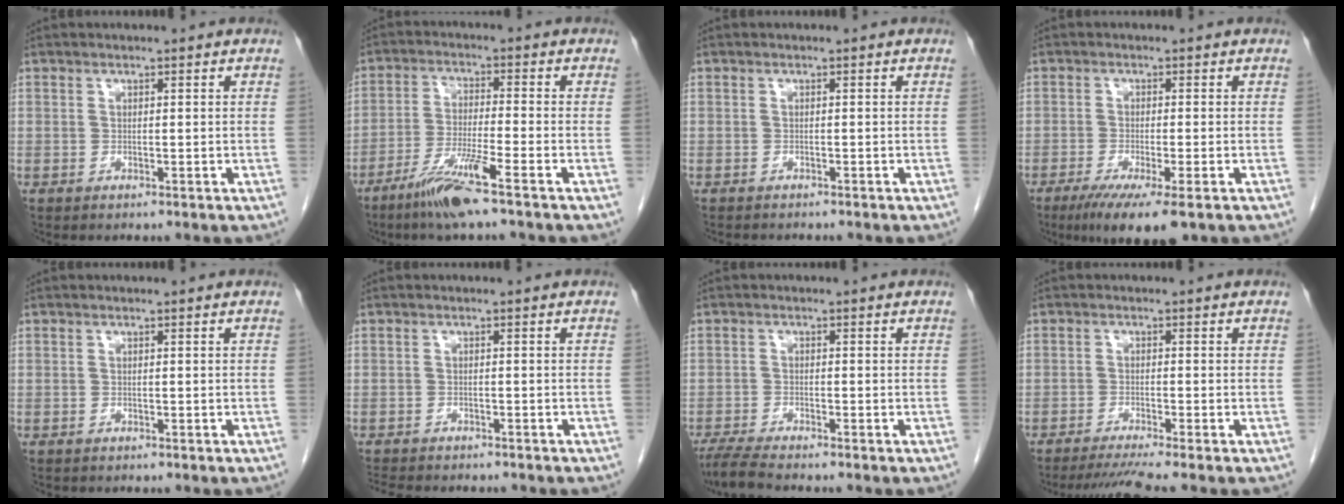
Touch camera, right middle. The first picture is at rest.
{"total": 7.9, "force": [-5.3, -0.5, 5.8], "torque": [-0.117, -0.022, -0.105]}
{"total": 2.6, "force": [-2.4, 0.5, 0.9], "torque": [-0.014, -0.005, -0.031]}
{"total": 7.9, "force": [-4.9, 0.7, 6.2], "torque": [-0.096, -0.021, -0.076]}
{"total": 0.0}
{"total": 7.6, "force": [-6.7, 1.9, 3.0], "torque": [-0.046, -0.004, -0.095]}
{"total": 4.2, "force": [-3.7, -0.4, 2.0], "torque": [-0.040, -0.017, -0.071]}
{"total": 5.0, "force": [-4.2, -1.4, 2.4], "torque": [-0.039, -0.018, -0.073]}